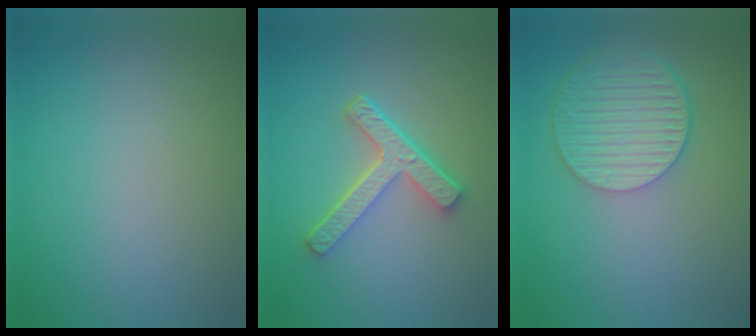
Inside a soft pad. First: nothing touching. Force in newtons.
{"total": 5.0, "press": 3.7, "slide": 3.3}
{"total": 6.1, "press": 4.8, "slide": 3.8}